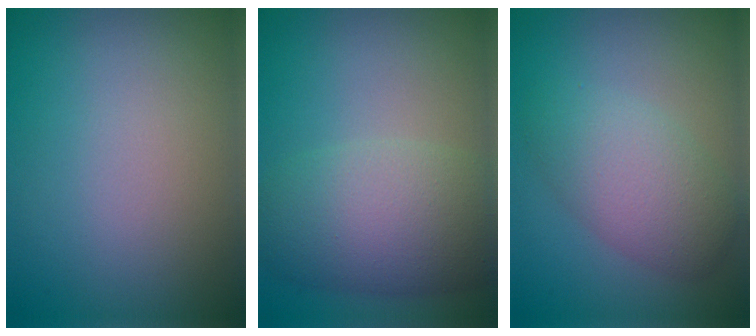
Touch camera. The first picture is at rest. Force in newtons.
{"total": 7.2, "press": 7.2, "slide": 0.1}
{"total": 4.5, "press": 4.5, "slide": 0.1}